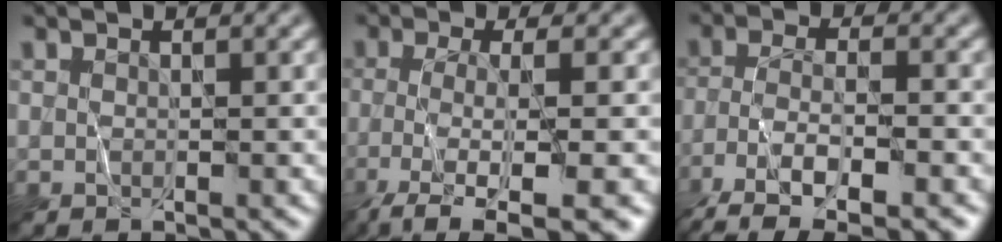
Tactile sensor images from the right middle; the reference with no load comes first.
{"total": 7.3, "force": [-4.1, 1.5, 5.9], "torque": [-0.088, -0.005, -0.077]}
{"total": 8.5, "force": [-5.8, 2.7, 5.6], "torque": [-0.100, -0.003, -0.102]}